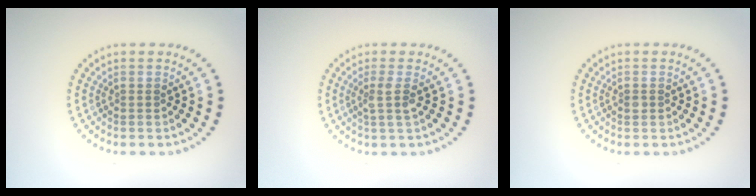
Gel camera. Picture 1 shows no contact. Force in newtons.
{"total": 1.7, "press": 1.3, "slide": 1.1}
{"total": 0.7, "press": 0.7, "slide": 0.1}